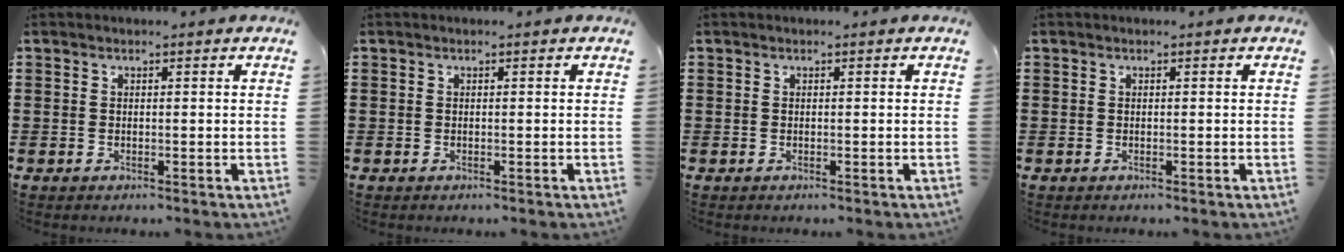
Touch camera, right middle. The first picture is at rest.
{"total": 0.0}
{"total": 0.0}
{"total": 0.0}